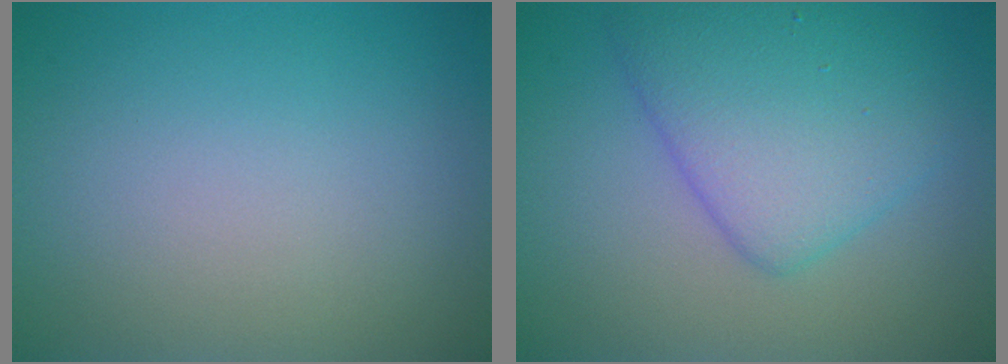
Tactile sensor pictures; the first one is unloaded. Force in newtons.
{"total": 5.9, "press": 5.9, "slide": 0.3}